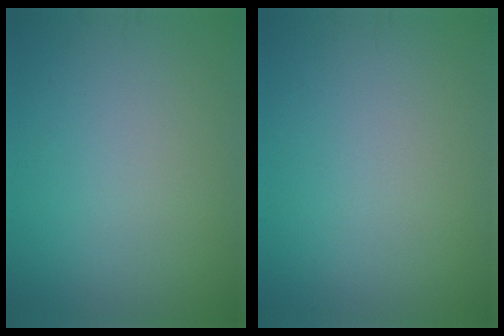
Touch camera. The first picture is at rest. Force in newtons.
{"total": 0.0}